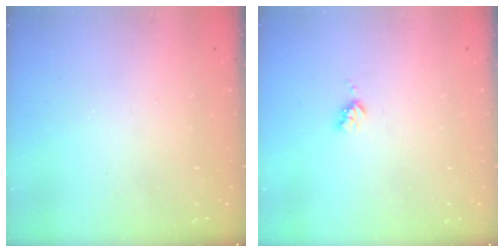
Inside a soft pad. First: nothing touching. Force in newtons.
{"total": 3.0, "press": 3.0, "slide": 0.3}